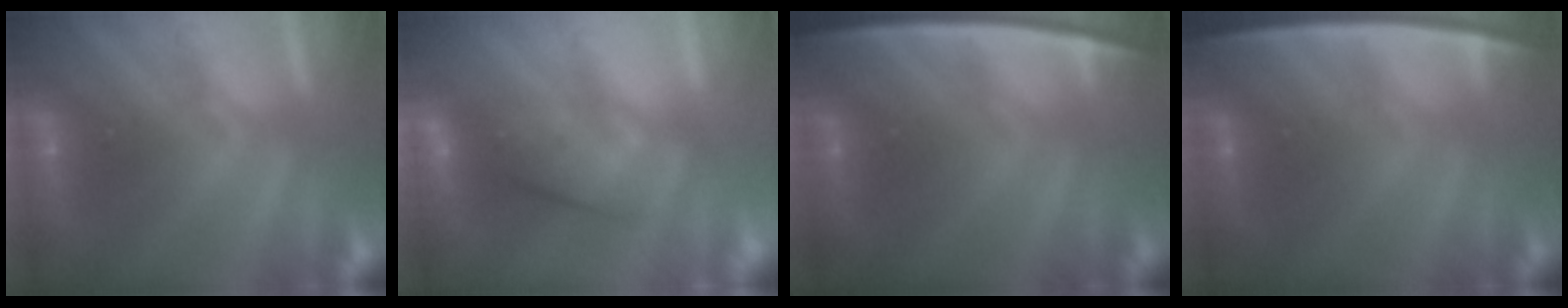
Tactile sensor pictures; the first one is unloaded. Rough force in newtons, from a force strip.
{"total": 7.3}
{"total": 2.4}
{"total": 2.4}